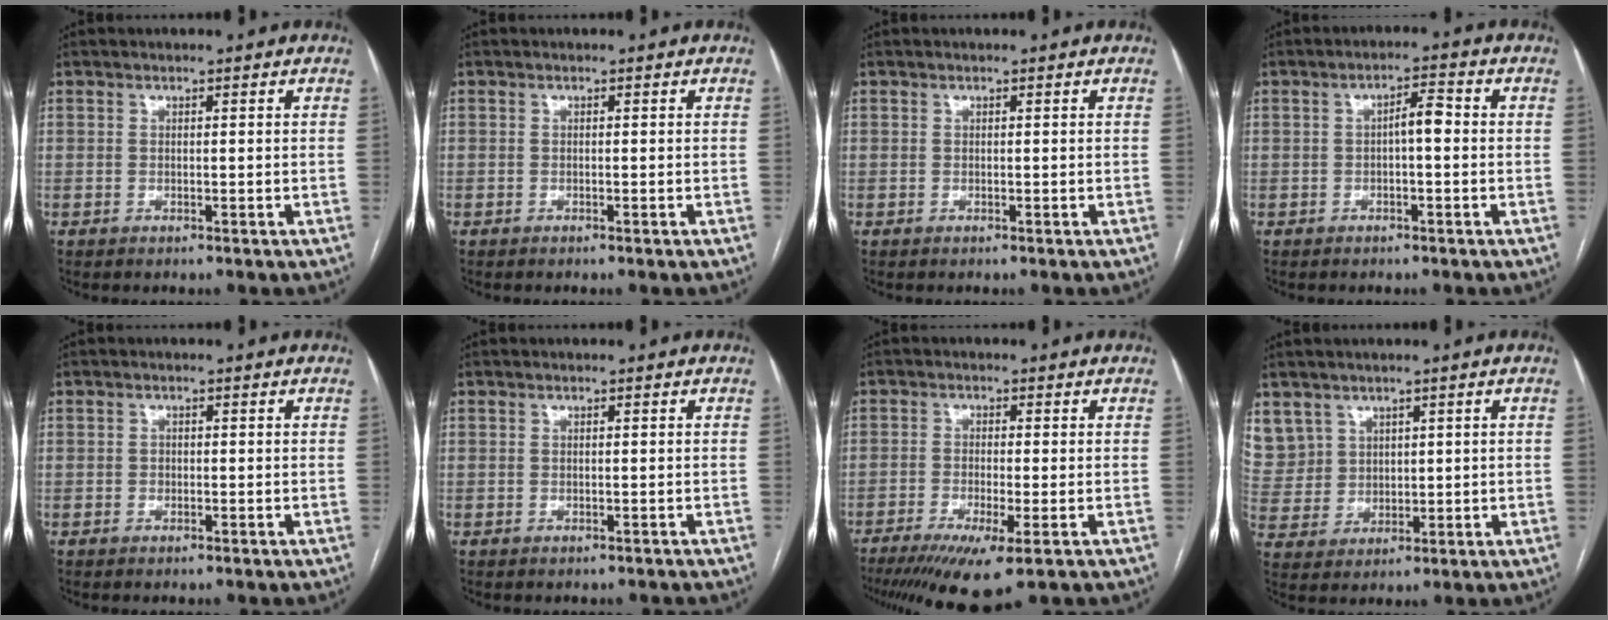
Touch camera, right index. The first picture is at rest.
{"total": 0.0}
{"total": 0.0}
{"total": 3.2, "force": [-0.2, 0.8, 3.1], "torque": [-0.048, 0.011, -0.004]}
{"total": 0.6, "force": [-0.1, 0.6, 0.2], "torque": [0.002, 0.005, -0.002]}
{"total": 0.7, "force": [-0.7, 0.3, 0.0], "torque": [-0.004, -0.001, -0.010]}
{"total": 9.7, "force": [-5.8, 1.1, 7.6], "torque": [-0.122, -0.025, -0.092]}
{"total": 10.2, "force": [5.6, 8.4, 0.9], "torque": [-0.037, 0.031, 0.137]}